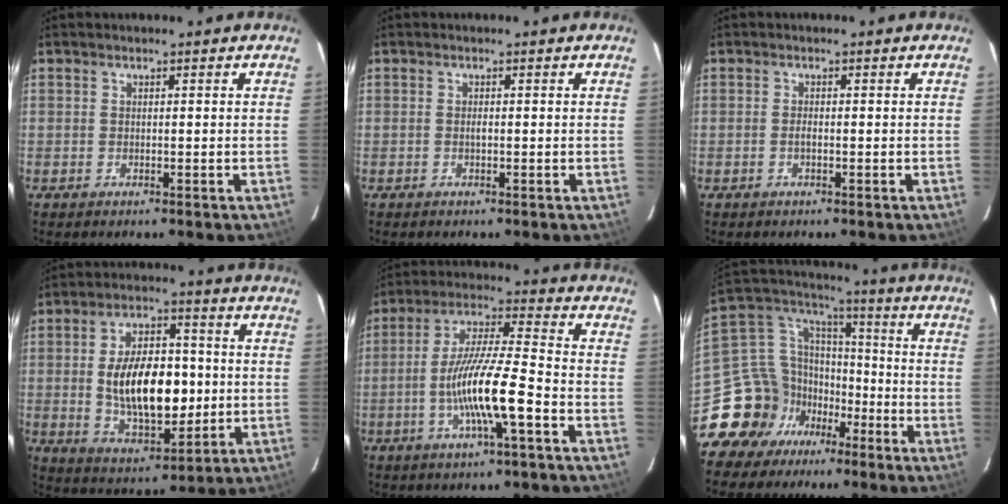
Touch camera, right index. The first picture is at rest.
{"total": 0.6, "force": [-0.1, 0.2, 0.6], "torque": [-0.012, 0.001, -0.003]}
{"total": 0.8, "force": [-0.3, 0.3, 0.7], "torque": [-0.015, 0.000, -0.006]}
{"total": 16.6, "force": [-0.6, 8.5, 14.2], "torque": [-0.249, 0.004, 0.005]}
{"total": 13.3, "force": [-4.9, 1.0, 12.3], "torque": [-0.238, -0.003, -0.095]}
{"total": 15.7, "force": [-9.7, 11.6, 4.1], "torque": [-0.103, 0.054, -0.168]}